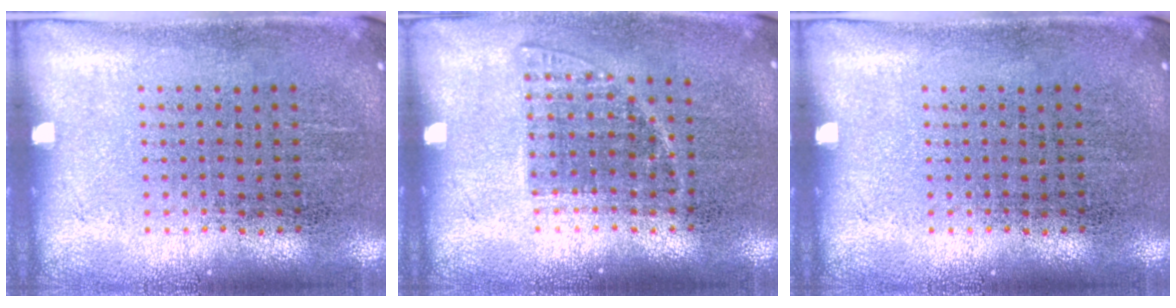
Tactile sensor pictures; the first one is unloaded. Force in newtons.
{"total": 1.1, "press": 0.9, "slide": 0.5}
{"total": 0.0}